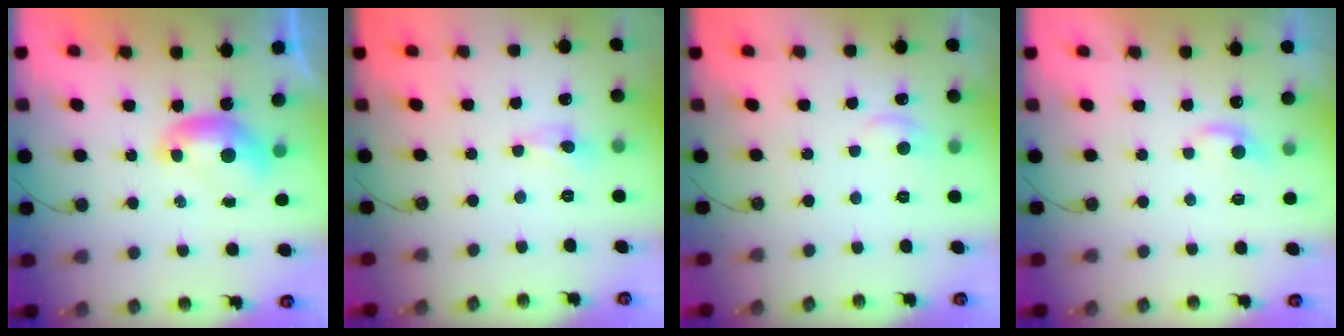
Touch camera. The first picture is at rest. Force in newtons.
{"total": 1.0, "press": 0.9, "slide": 0.6}
{"total": 1.2, "press": 0.5, "slide": 1.1}
{"total": 0.9, "press": 0.5, "slide": 0.7}